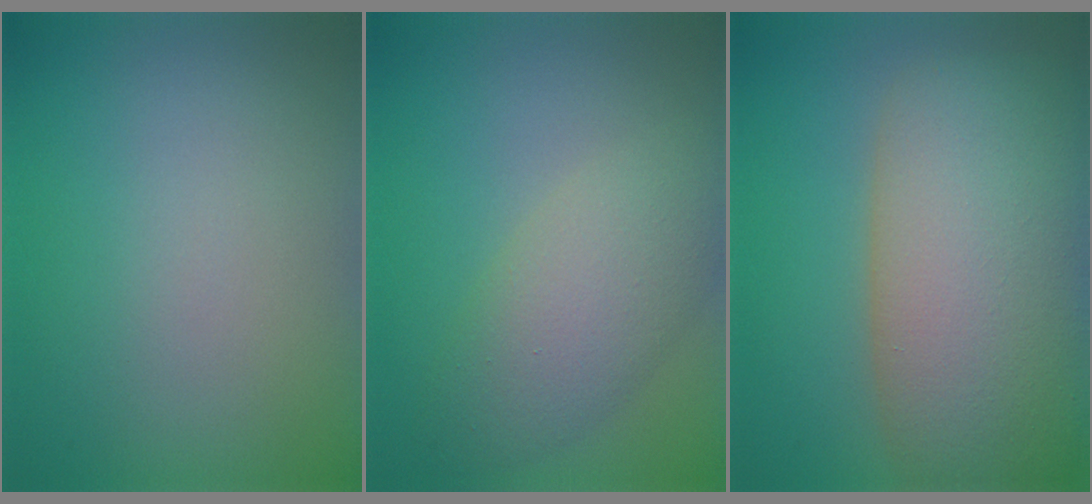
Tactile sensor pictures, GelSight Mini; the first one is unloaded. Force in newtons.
{"total": 5.0, "press": 5.0, "slide": 0.3}
{"total": 12.2, "press": 12.1, "slide": 0.7}